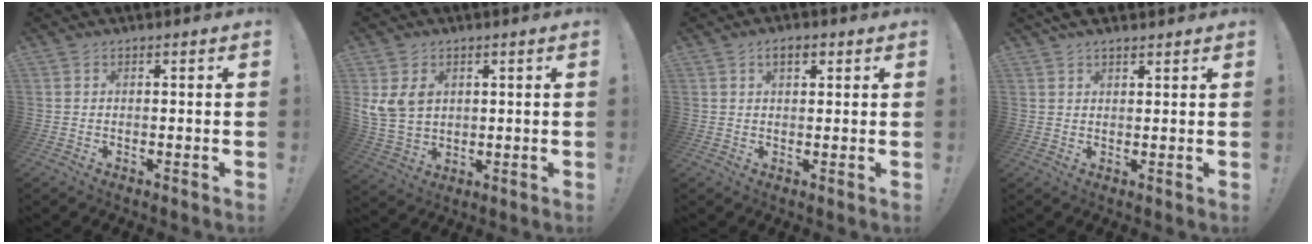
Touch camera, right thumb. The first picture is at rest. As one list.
[{"total": 8.5, "force": [3.1, 6.5, 4.4], "torque": [-0.095, -0.004, 0.067]}, {"total": 3.6, "force": [1.7, 2.0, 2.6], "torque": [-0.039, 0.001, 0.027]}, {"total": 3.8, "force": [3.3, 1.3, 1.4], "torque": [-0.015, -0.019, 0.059]}]